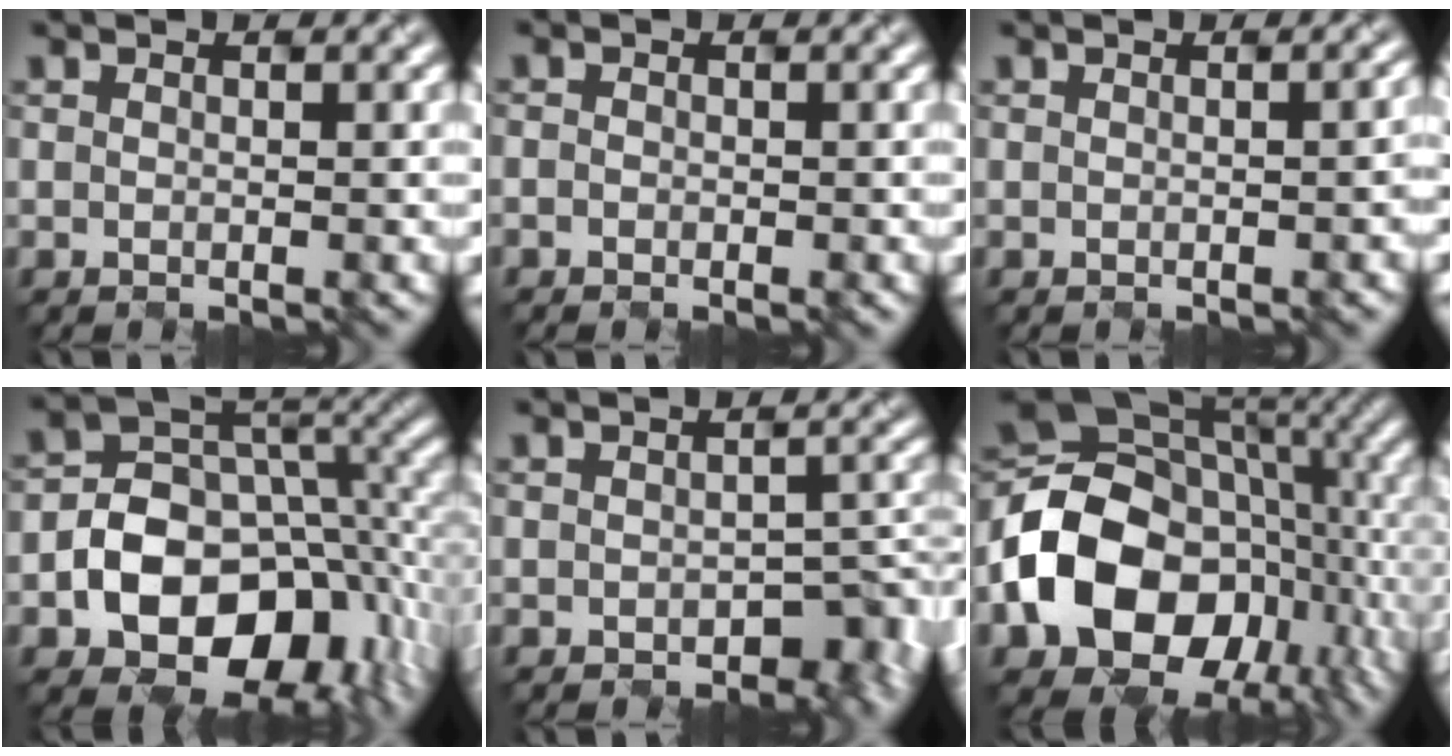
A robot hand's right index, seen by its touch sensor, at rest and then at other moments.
{"total": 0.9, "force": [-0.8, -0.1, -0.4], "torque": [0.003, 0.004, -0.006]}
{"total": 2.7, "force": [0.3, 1.4, 2.4], "torque": [-0.009, 0.029, -0.003]}
{"total": 11.7, "force": [-5.1, 7.8, 7.0], "torque": [-0.107, -0.003, -0.079]}
{"total": 4.3, "force": [-1.9, 2.4, 3.0], "torque": [-0.034, -0.002, -0.010]}
{"total": 15.7, "force": [-5.5, 11.9, 8.6], "torque": [-0.167, -0.009, -0.090]}